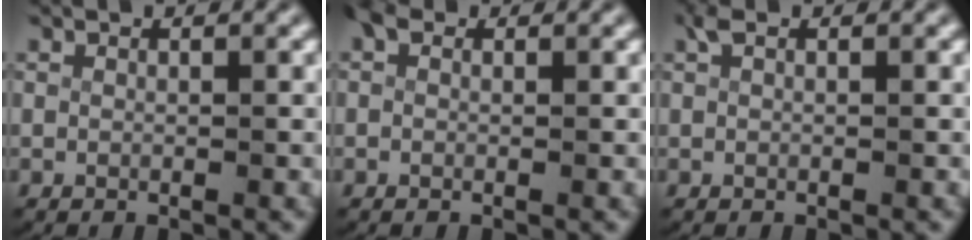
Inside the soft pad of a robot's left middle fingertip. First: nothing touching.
{"total": 0.5, "force": [0.3, 0.3, 0.3], "torque": [-0.011, -0.003, 0.005]}
{"total": 0.6, "force": [0.4, 0.0, 0.5], "torque": [-0.020, 0.001, 0.012]}